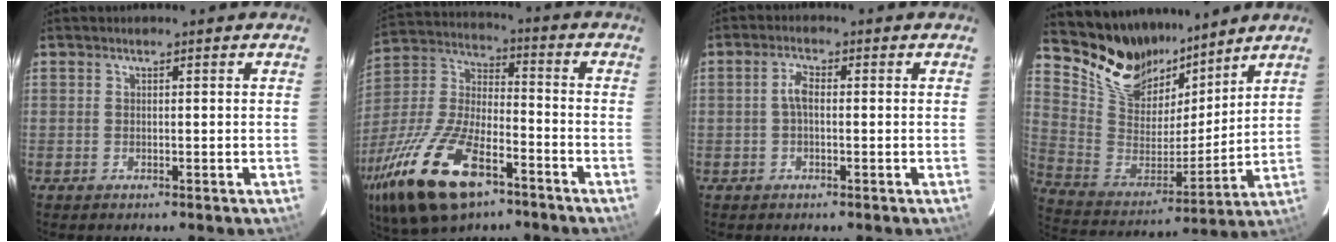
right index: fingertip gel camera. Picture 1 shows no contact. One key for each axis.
{"total": 24.6, "fx": -13.9, "fy": 10.8, "fz": 17.3, "tx": -0.371, "ty": -0.032, "tz": -0.248}
{"total": 2.6, "fx": -0.2, "fy": 1.2, "fz": 2.3, "tx": -0.048, "ty": 0.009, "tz": -0.003}
{"total": 17.6, "fx": 14.2, "fy": 8.6, "fz": 6.0, "tx": -0.159, "ty": -0.005, "tz": 0.269}